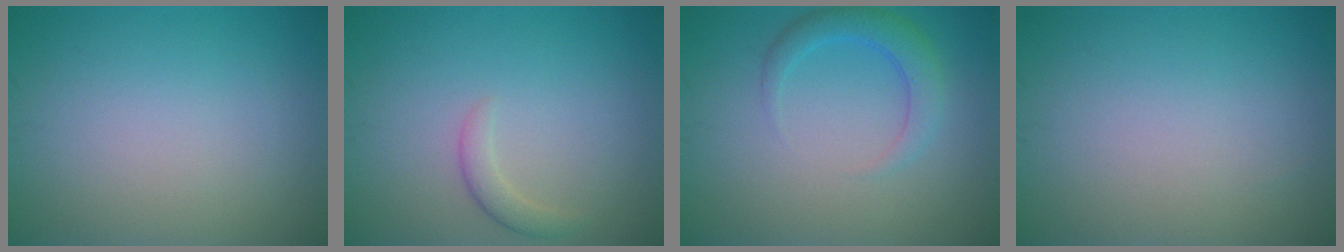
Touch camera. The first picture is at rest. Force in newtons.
{"total": 1.5, "press": 1.5, "slide": 0.1}
{"total": 2.8, "press": 2.8, "slide": 0.2}
{"total": 0.0}